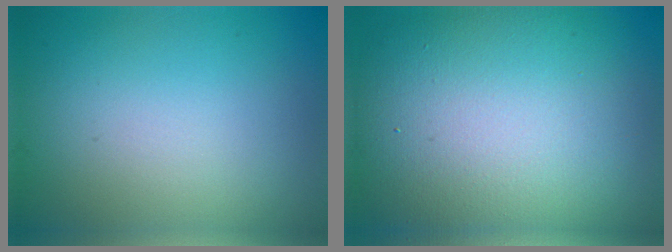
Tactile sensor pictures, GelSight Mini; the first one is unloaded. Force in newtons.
{"total": 15.8, "press": 15.8, "slide": 1.3}